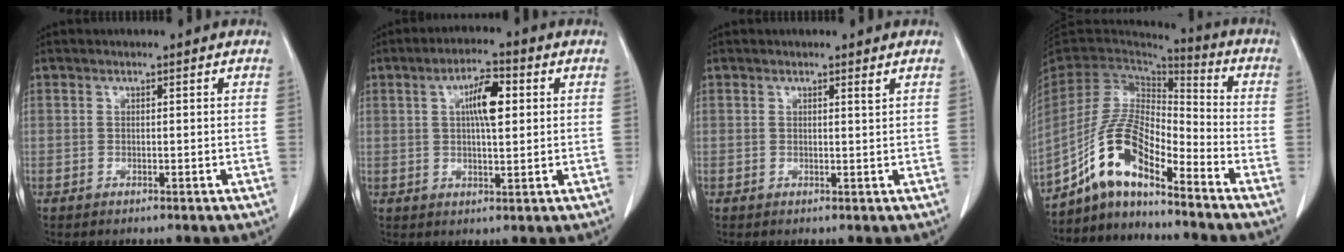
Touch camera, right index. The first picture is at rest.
{"total": 6.5, "force": [1.6, 1.7, 6.0], "torque": [-0.106, 0.010, 0.027]}
{"total": 0.6, "force": [0.4, -0.1, 0.4], "torque": [-0.016, -0.006, 0.008]}
{"total": 11.8, "force": [-8.2, 3.1, 7.9], "torque": [-0.171, 0.021, -0.155]}